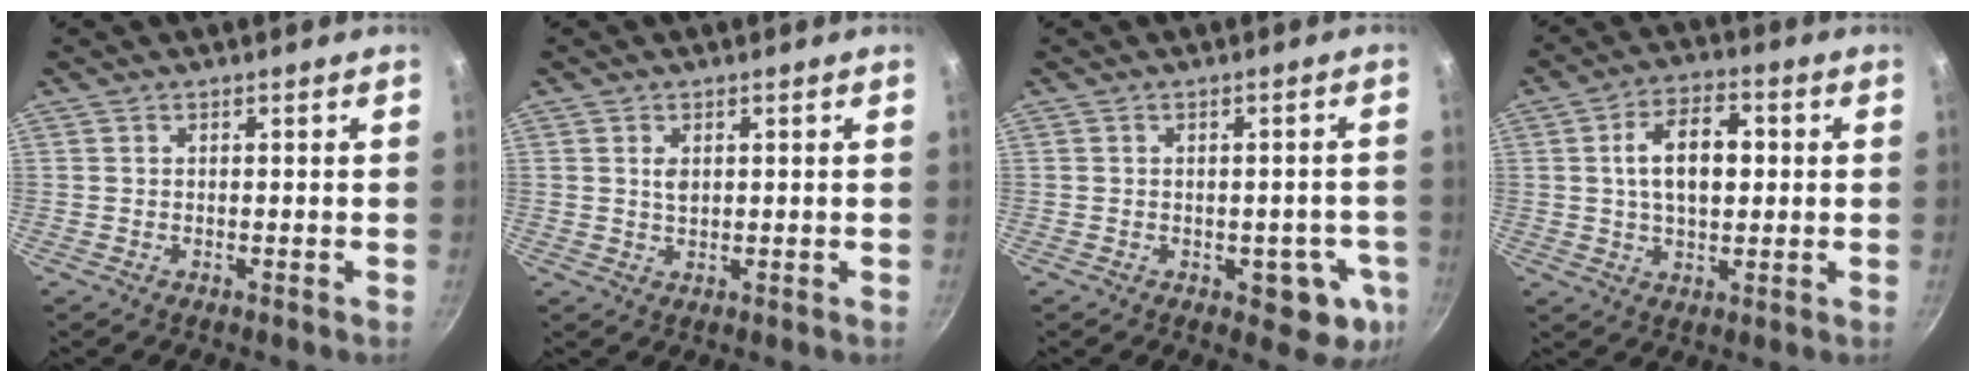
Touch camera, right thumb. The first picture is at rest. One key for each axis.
{"total": 2.1, "fx": 0.6, "fy": 1.3, "fz": 1.5, "tx": -0.023, "ty": -0.004, "tz": 0.013}
{"total": 6.6, "fx": -2.6, "fy": 3.4, "fz": 5.1, "tx": -0.033, "ty": 0.011, "tz": -0.025}
{"total": 11.0, "fx": 1.5, "fy": 6.3, "fz": 8.9, "tx": -0.135, "ty": 0.011, "tz": 0.023}